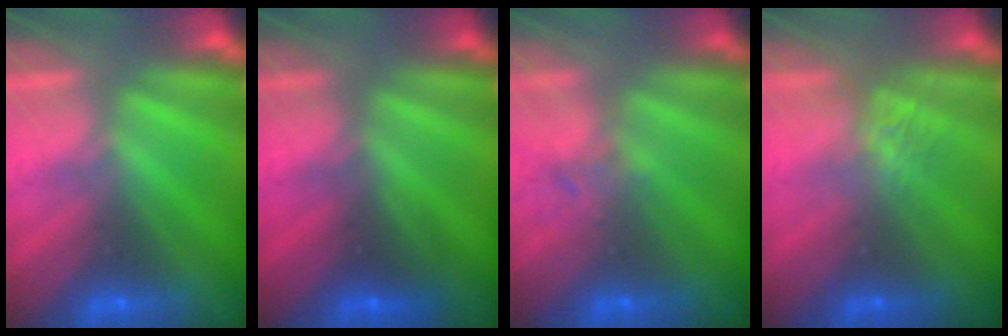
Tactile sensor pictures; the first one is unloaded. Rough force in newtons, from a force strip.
{"total": 2.5}
{"total": 1.7}
{"total": 1.9}